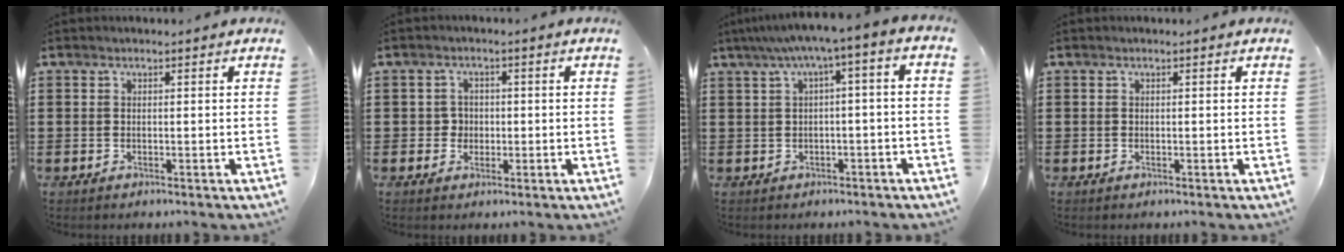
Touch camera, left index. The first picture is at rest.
{"total": 2.4, "force": [-0.2, 2.3, 0.7], "torque": [-0.024, 0.007, -0.009]}
{"total": 4.1, "force": [-0.5, 0.3, 4.1], "torque": [-0.079, -0.007, -0.017]}
{"total": 0.0}